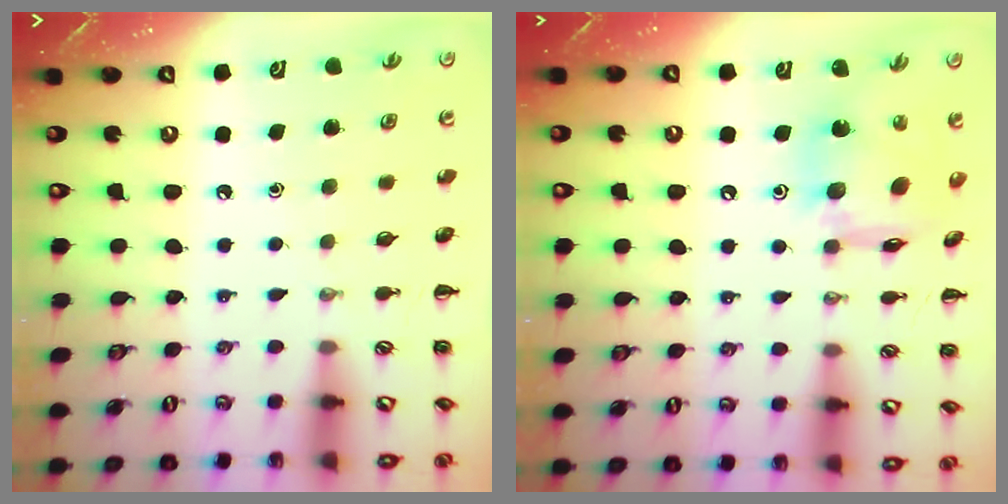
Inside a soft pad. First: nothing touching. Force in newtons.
{"total": 14.1, "press": 14.1, "slide": 1.1}